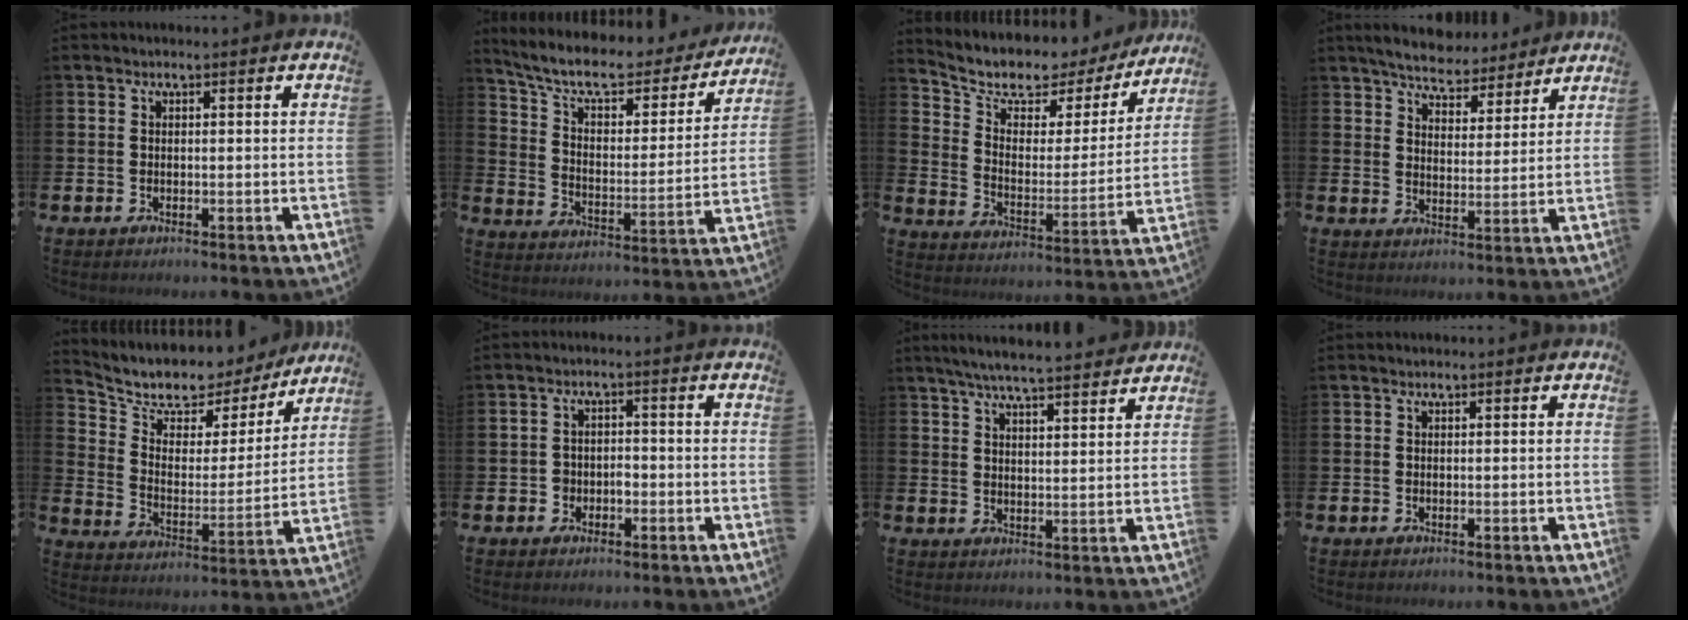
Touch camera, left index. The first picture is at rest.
{"total": 9.2, "force": [7.9, 2.8, 3.8], "torque": [-0.103, -0.051, 0.131]}
{"total": 7.6, "force": [6.4, 3.4, 2.3], "torque": [-0.085, -0.043, 0.108]}
{"total": 6.4, "force": [6.2, 1.5, 0.9], "torque": [-0.029, -0.039, 0.107]}
{"total": 8.7, "force": [7.6, 3.7, 2.0], "torque": [-0.078, -0.058, 0.131]}
{"total": 2.0, "force": [-0.9, 1.7, 0.6], "torque": [-0.010, 0.003, -0.022]}
{"total": 5.9, "force": [5.6, 0.0, 1.6], "torque": [-0.041, -0.034, 0.098]}
{"total": 0.0}